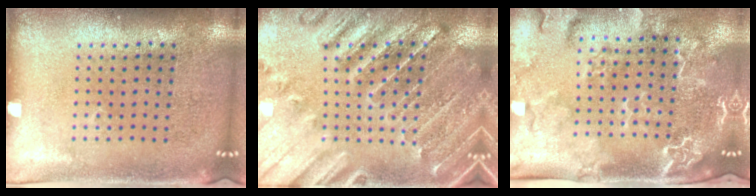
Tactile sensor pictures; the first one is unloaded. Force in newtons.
{"total": 1.8, "press": 1.8, "slide": 0.3}
{"total": 2.8, "press": 2.5, "slide": 1.4}